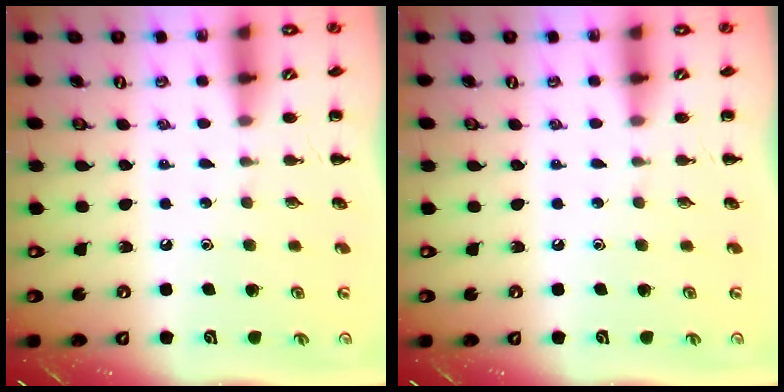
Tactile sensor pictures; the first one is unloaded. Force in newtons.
{"total": 0.0}